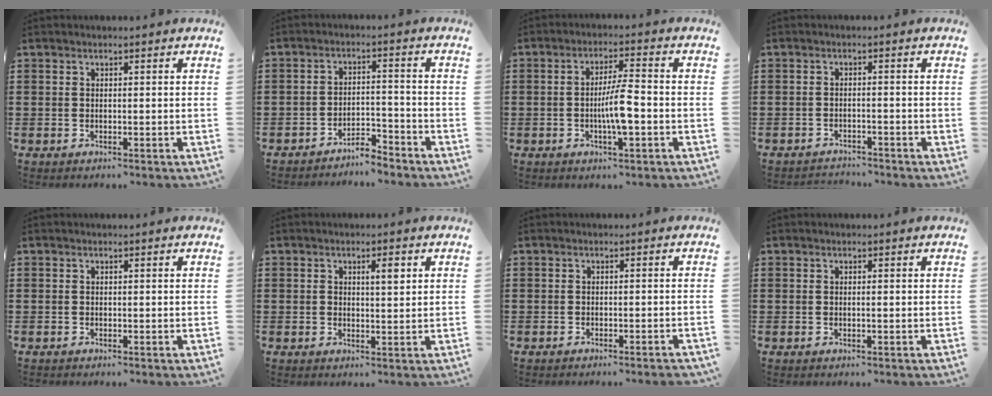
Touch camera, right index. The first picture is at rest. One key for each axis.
{"total": 3.9, "fx": -3.9, "fy": 0.3, "fz": 0.5, "tx": -0.015, "ty": 0.003, "tz": -0.080}
{"total": 5.8, "fx": -1.5, "fy": 0.8, "fz": 5.6, "tx": -0.108, "ty": -0.003, "tz": -0.033}
{"total": 1.8, "fx": -1.8, "fy": 0.3, "fz": 0.0, "tx": -0.007, "ty": 0.000, "tz": -0.038}
{"total": 0.0}
{"total": 2.4, "fx": 0.7, "fy": 0.6, "fz": 2.2, "tx": -0.035, "ty": 0.001, "tz": 0.008}
{"total": 1.2, "fx": -1.1, "fy": -0.2, "fz": 0.5, "tx": -0.009, "ty": 0.000, "tz": -0.021}
{"total": 0.0}